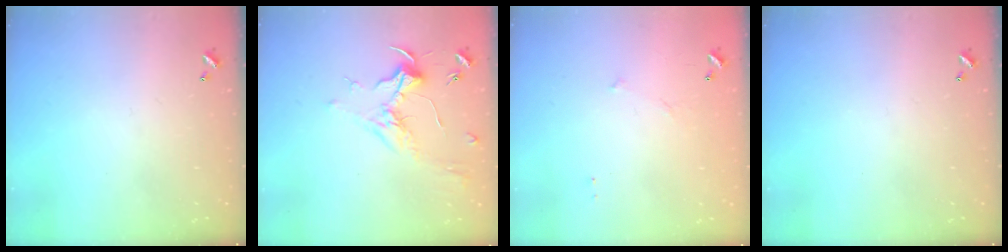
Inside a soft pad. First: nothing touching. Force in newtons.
{"total": 1.8, "press": 1.7, "slide": 0.7}
{"total": 7.6, "press": 7.5, "slide": 0.6}
{"total": 0.0}